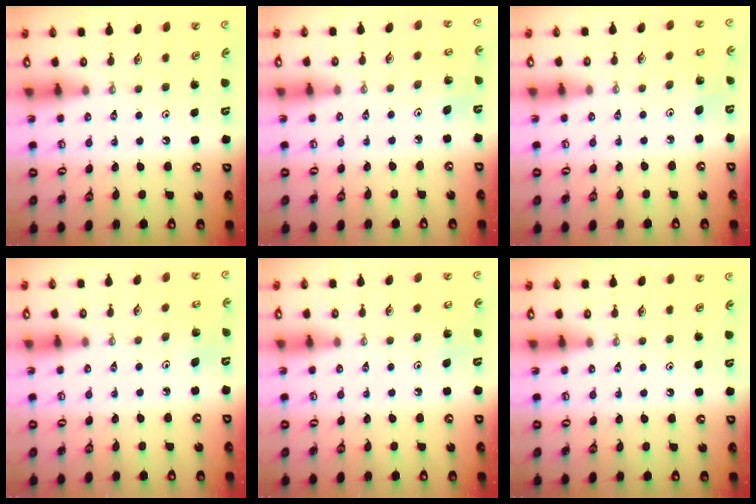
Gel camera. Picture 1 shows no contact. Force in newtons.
{"total": 3.9, "press": 3.5, "slide": 1.7}
{"total": 2.7, "press": 2.7, "slide": 0.5}
{"total": 2.7, "press": 2.7, "slide": 0.5}
{"total": 3.7, "press": 3.7, "slide": 0.3}
{"total": 0.0}